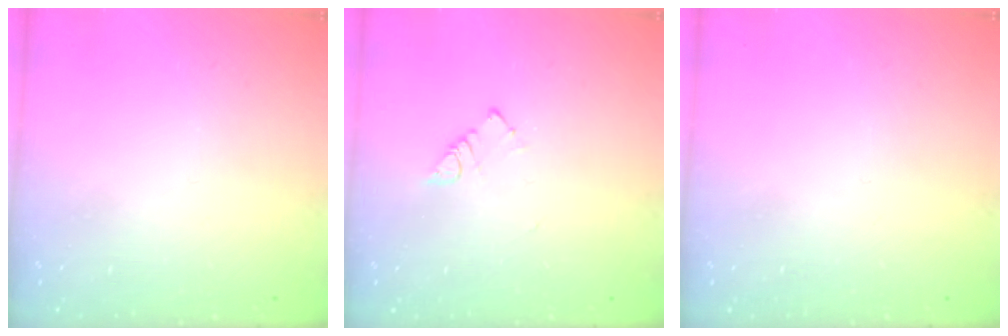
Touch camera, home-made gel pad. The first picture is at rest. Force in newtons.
{"total": 2.9, "press": 2.9, "slide": 0.5}
{"total": 0.0}